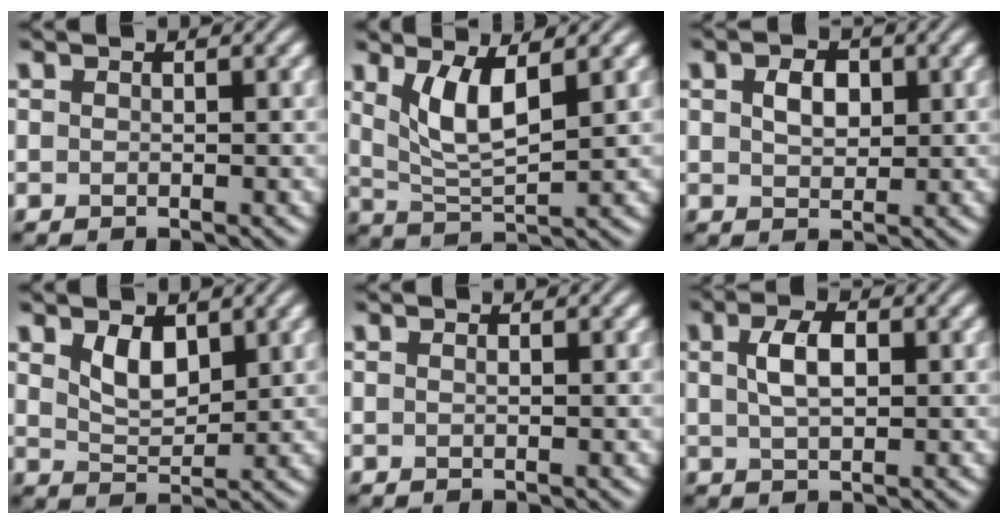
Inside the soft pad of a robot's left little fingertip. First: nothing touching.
{"total": 4.5, "force": [1.8, 1.4, 3.8], "torque": [-0.084, -0.009, 0.040]}
{"total": 2.5, "force": [0.7, 1.7, 1.8], "torque": [-0.037, 0.002, 0.012]}
{"total": 3.0, "force": [1.5, 1.6, 2.0], "torque": [-0.042, -0.006, 0.033]}
{"total": 0.0}
{"total": 3.3, "force": [0.8, 1.7, 2.7], "torque": [-0.058, 0.004, 0.014]}